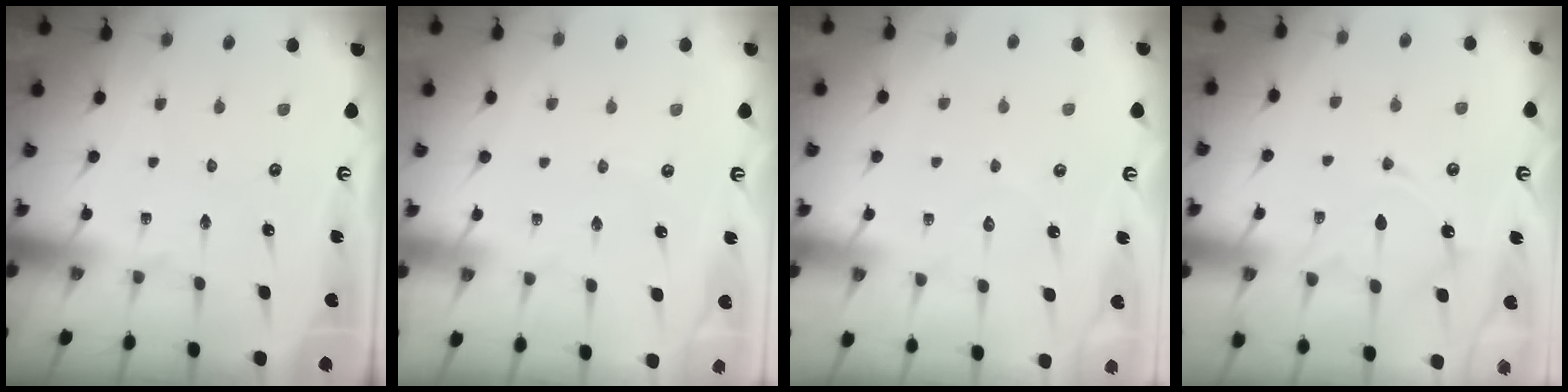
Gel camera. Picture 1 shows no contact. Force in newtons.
{"total": 1.1, "press": 1.1, "slide": 0.2}
{"total": 5.8, "press": 5.8, "slide": 0.8}
{"total": 12.0, "press": 11.9, "slide": 1.1}